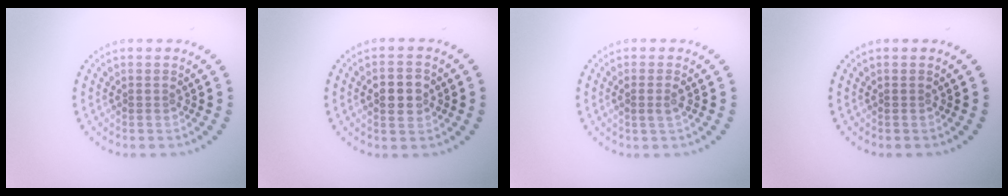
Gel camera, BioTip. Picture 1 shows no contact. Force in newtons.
{"total": 2.9, "press": 2.9, "slide": 0.2}
{"total": 1.2, "press": 1.0, "slide": 0.7}
{"total": 0.0}